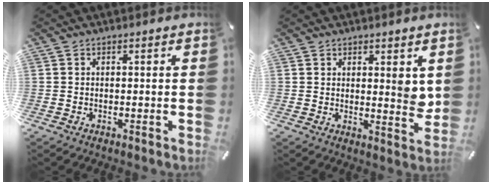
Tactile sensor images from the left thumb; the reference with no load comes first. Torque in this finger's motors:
{"motor_torque": [1.23, 0.30, 0.23, 0.01, 0.08]}